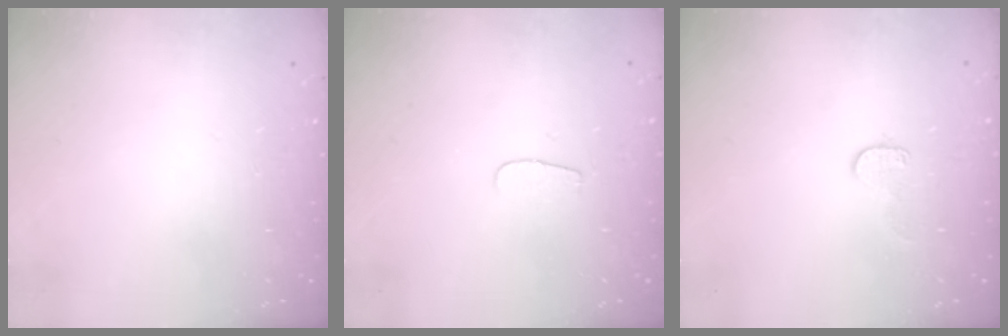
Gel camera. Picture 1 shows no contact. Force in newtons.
{"total": 3.8, "press": 3.7, "slide": 0.4}
{"total": 7.6, "press": 7.6, "slide": 0.1}